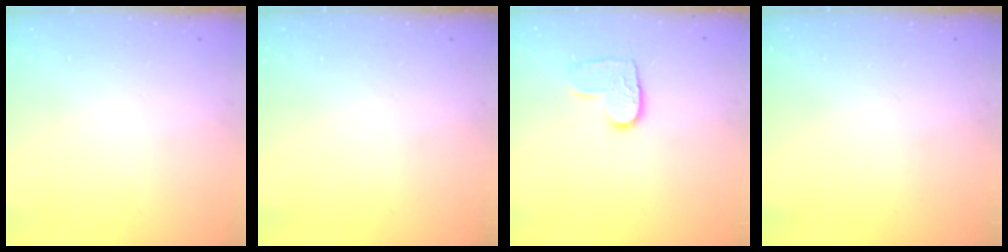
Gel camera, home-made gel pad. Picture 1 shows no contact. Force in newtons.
{"total": 0.0}
{"total": 8.2, "press": 8.2, "slide": 0.5}
{"total": 0.0}